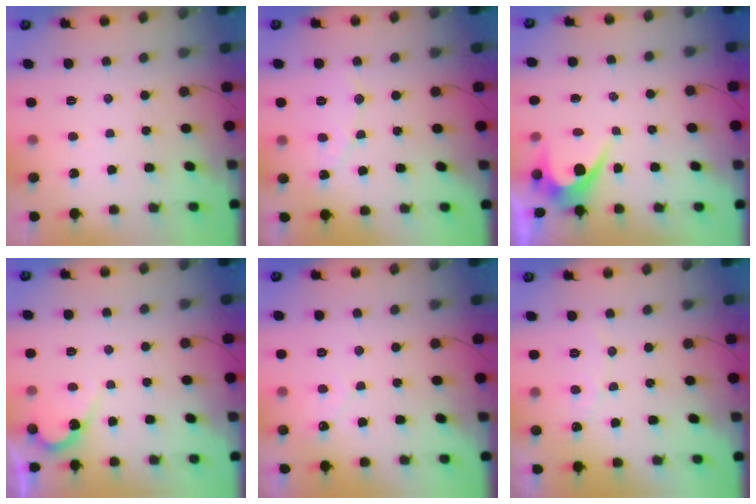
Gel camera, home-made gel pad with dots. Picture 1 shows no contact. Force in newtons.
{"total": 4.9, "press": 4.9, "slide": 0.4}
{"total": 4.1, "press": 4.1, "slide": 0.2}
{"total": 5.2, "press": 5.1, "slide": 0.3}
{"total": 2.2, "press": 2.2, "slide": 0.1}
{"total": 4.9, "press": 4.9, "slide": 0.3}